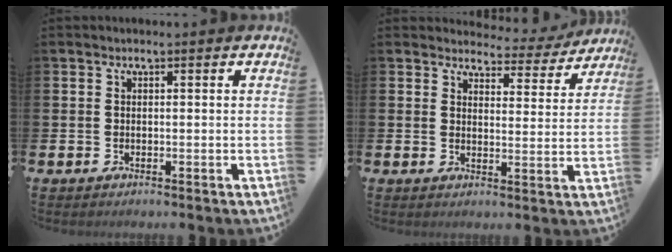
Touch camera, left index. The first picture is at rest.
{"total": 3.8, "force": [3.6, 1.1, 0.2], "torque": [-0.001, -0.034, 0.055]}